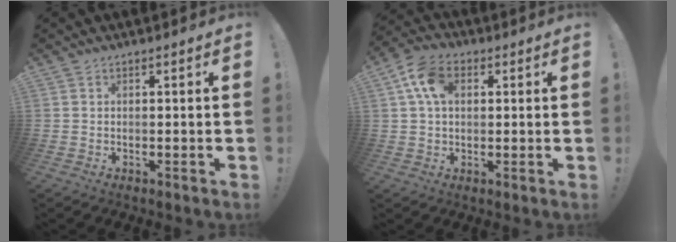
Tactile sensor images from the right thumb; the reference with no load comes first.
{"total": 10.2, "force": [2.8, 6.9, 7.0], "torque": [-0.127, 0.012, 0.056]}